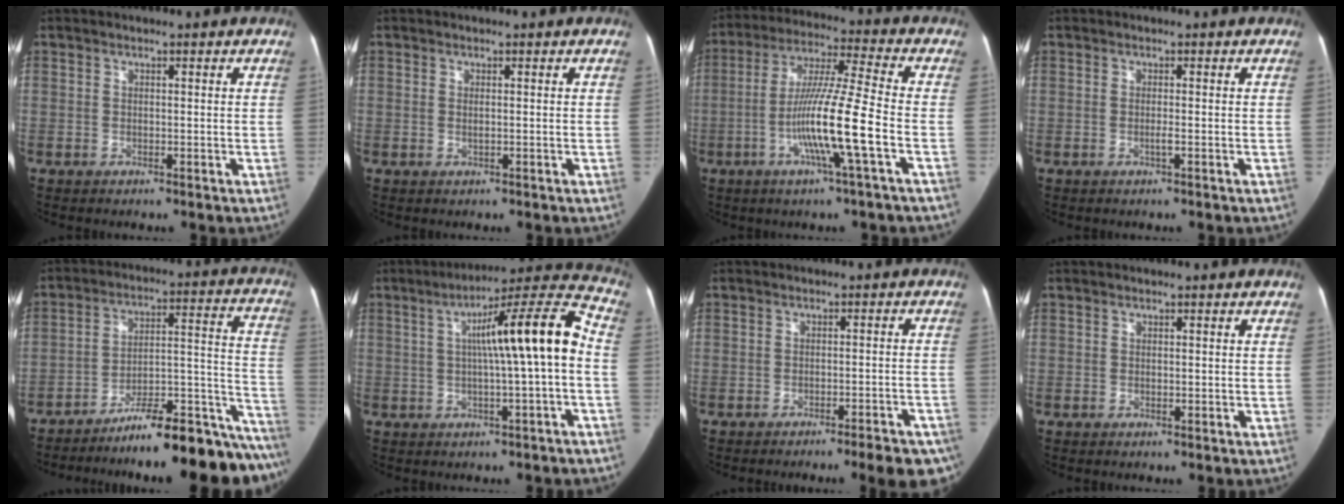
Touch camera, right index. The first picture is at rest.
{"total": 0.9, "force": [-0.1, 0.3, 0.9], "torque": [-0.021, -0.002, 0.001]}
{"total": 13.4, "force": [-4.0, -0.9, 12.7], "torque": [-0.241, -0.003, -0.079]}
{"total": 1.1, "force": [-0.4, 0.1, 1.0], "torque": [-0.021, 0.001, -0.008]}
{"total": 21.6, "force": [-19.0, 2.1, 10.1], "torque": [-0.050, 0.056, -0.275]}
{"total": 13.9, "force": [0.3, 0.5, 13.9], "torque": [-0.208, 0.039, 0.002]}
{"total": 8.9, "force": [-6.9, 1.5, 5.4], "torque": [-0.045, 0.016, -0.088]}
{"total": 0.7, "force": [-0.1, 0.5, 0.5], "torque": [-0.009, -0.001, -0.001]}